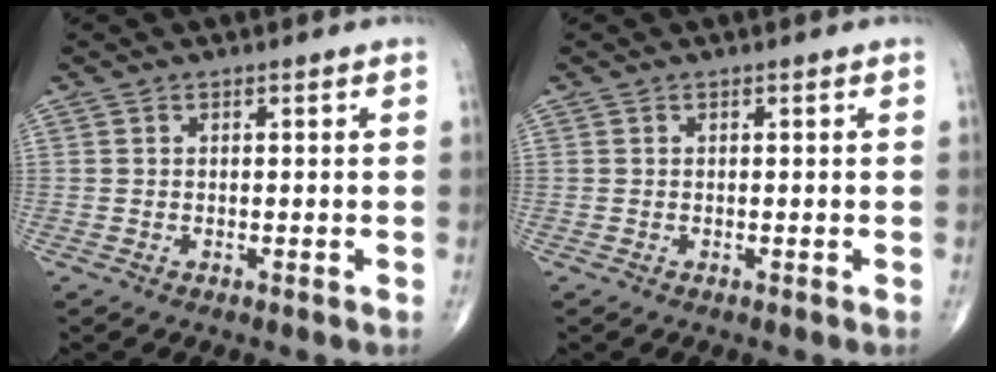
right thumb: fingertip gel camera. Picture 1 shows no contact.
{"total": 0.0}